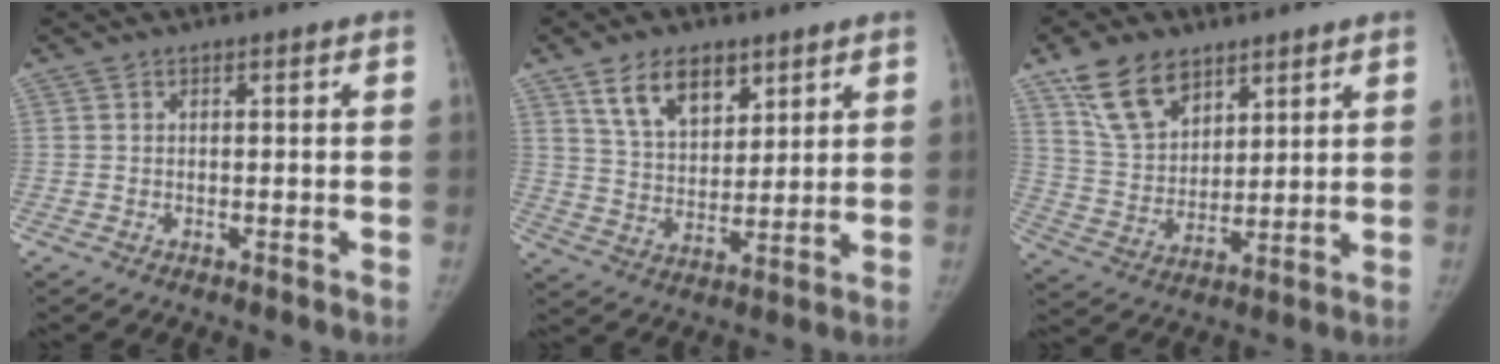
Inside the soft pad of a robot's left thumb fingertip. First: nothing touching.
{"total": 11.0, "force": [6.4, 6.4, 6.3], "torque": [-0.083, -0.036, 0.120]}
{"total": 12.5, "force": [7.9, 7.4, 6.2], "torque": [-0.092, -0.033, 0.156]}